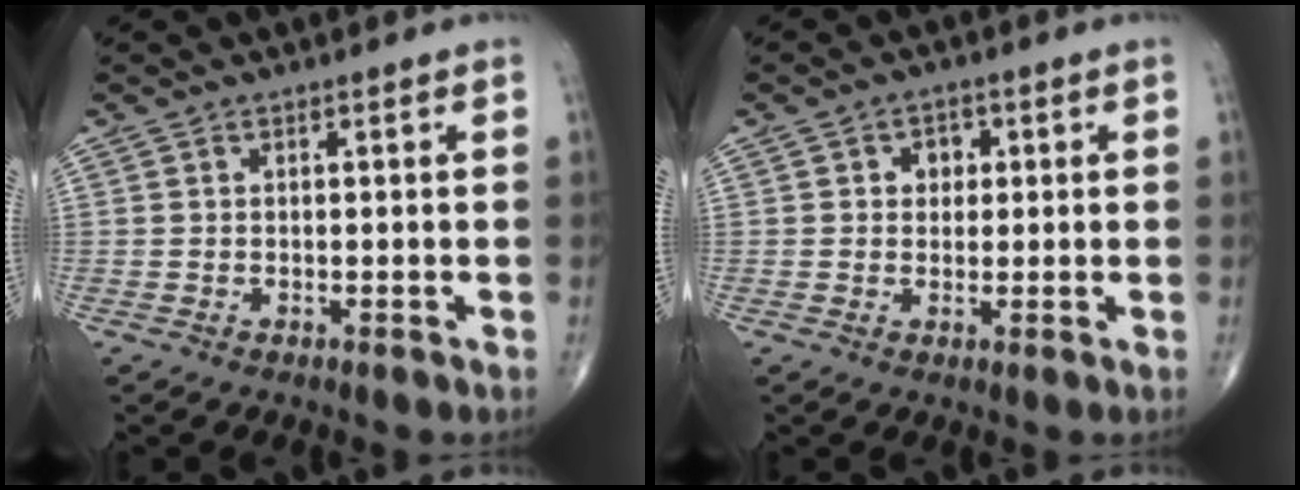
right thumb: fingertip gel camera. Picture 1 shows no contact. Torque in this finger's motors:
{"motor_torque": [0.07, 0.07, 0.05, -0.02, 0.04]}